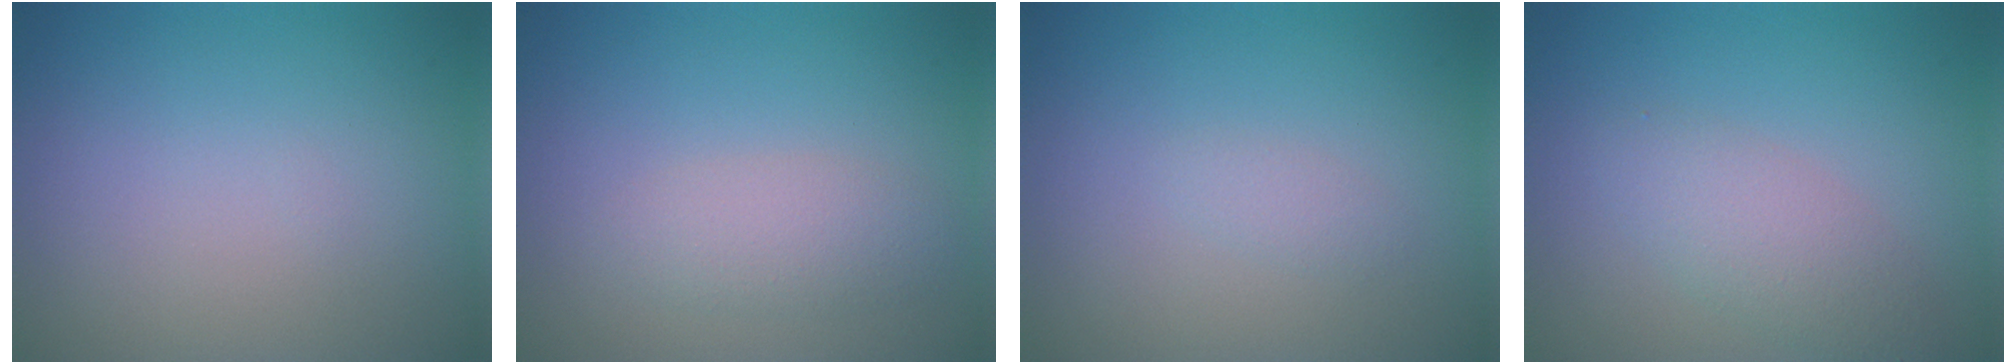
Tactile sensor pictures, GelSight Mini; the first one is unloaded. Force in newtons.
{"total": 2.3, "press": 2.3, "slide": 0.1}
{"total": 0.8, "press": 0.8, "slide": 0.1}
{"total": 2.8, "press": 2.8, "slide": 0.0}